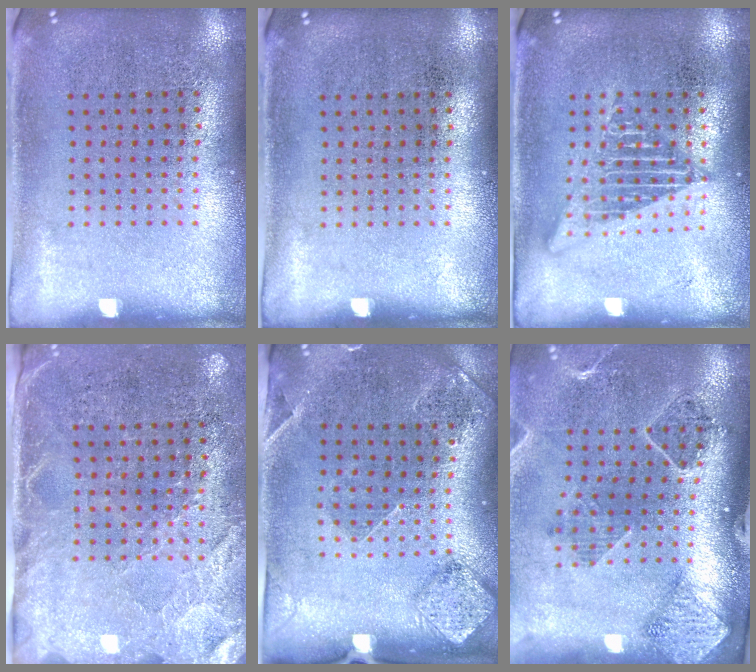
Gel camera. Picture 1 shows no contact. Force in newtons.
{"total": 0.0}
{"total": 2.7, "press": 2.7, "slide": 0.3}
{"total": 2.8, "press": 2.4, "slide": 1.3}
{"total": 1.5, "press": 1.4, "slide": 0.6}
{"total": 1.5, "press": 1.5, "slide": 0.1}